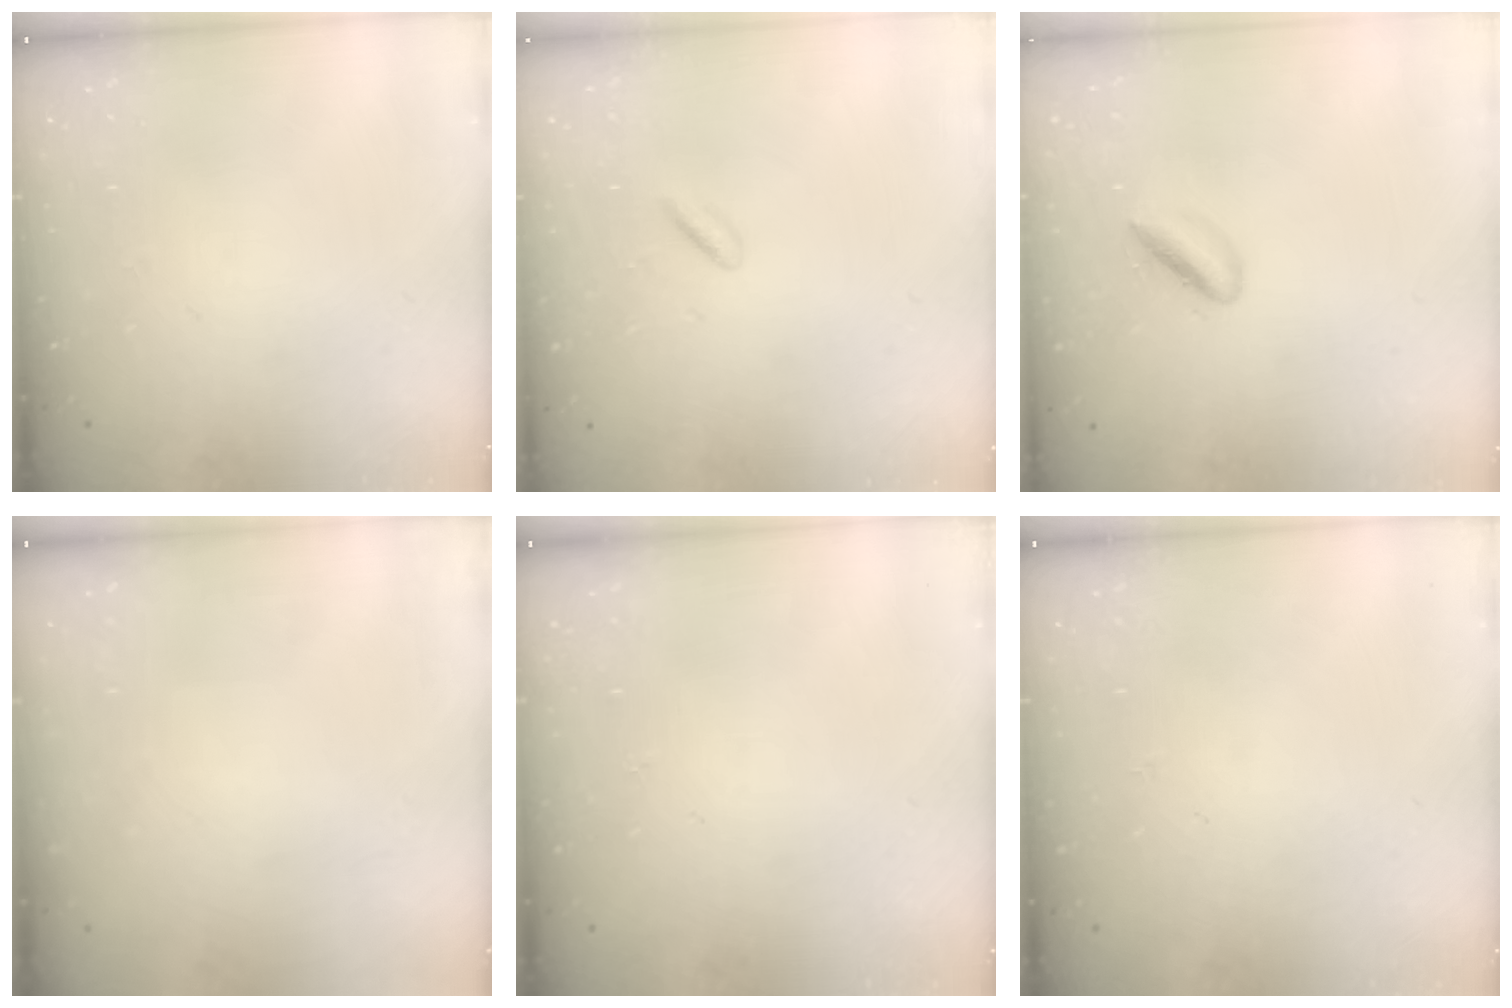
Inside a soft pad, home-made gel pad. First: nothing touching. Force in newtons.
{"total": 1.8, "press": 1.6, "slide": 0.8}
{"total": 2.6, "press": 2.6, "slide": 0.4}
{"total": 0.0}
{"total": 0.0}
{"total": 0.0}